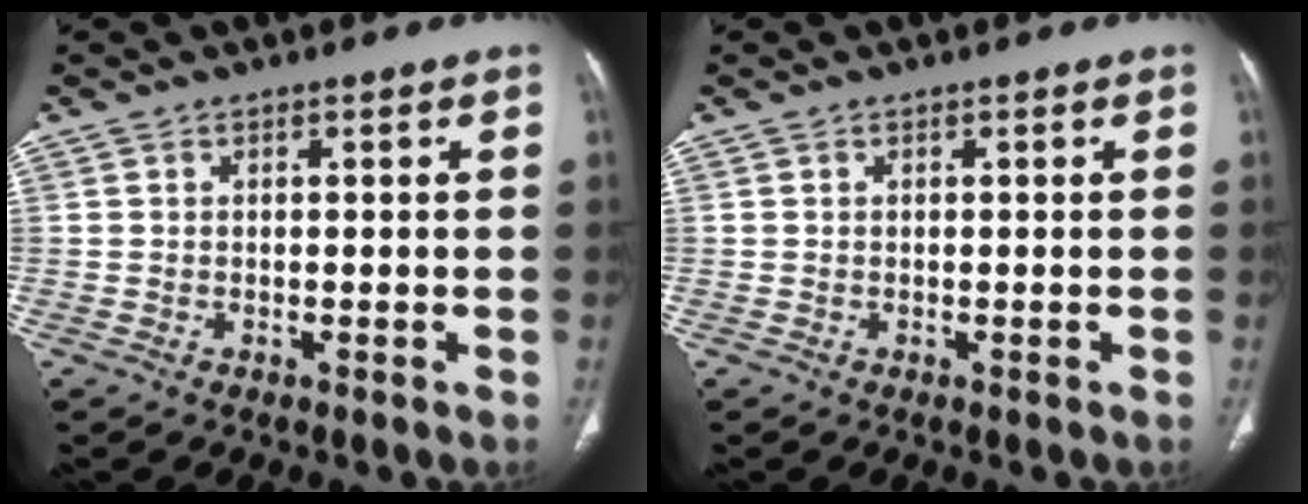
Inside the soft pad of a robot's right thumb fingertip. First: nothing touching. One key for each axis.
{"total": 0.0}